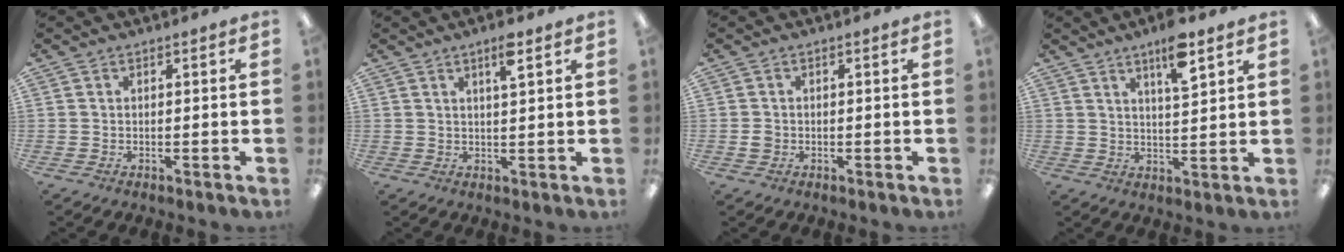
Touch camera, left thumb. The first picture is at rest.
{"total": 4.6, "force": [2.9, 0.7, 3.6], "torque": [-0.063, -0.002, 0.044]}
{"total": 1.3, "force": [-0.2, 1.2, 0.6], "torque": [-0.012, 0.004, -0.006]}
{"total": 8.7, "force": [5.6, 2.2, 6.2], "torque": [-0.096, -0.025, 0.089]}